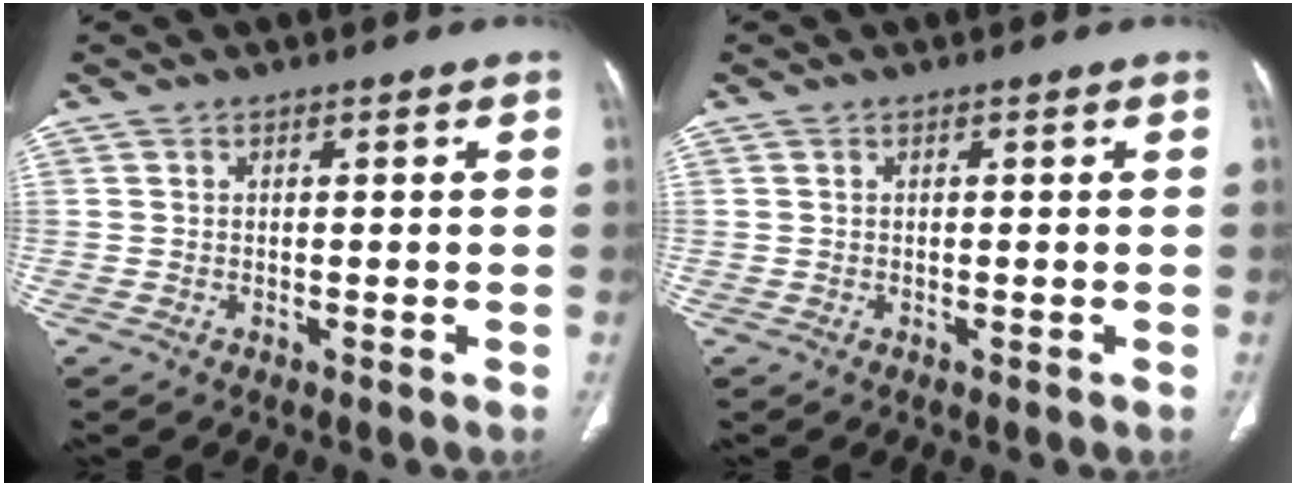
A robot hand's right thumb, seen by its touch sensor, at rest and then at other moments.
{"total": 0.0}